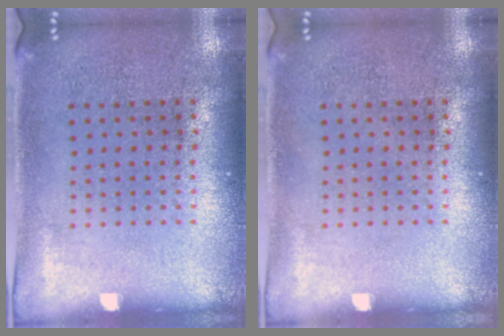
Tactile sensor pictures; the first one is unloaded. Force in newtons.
{"total": 0.0}